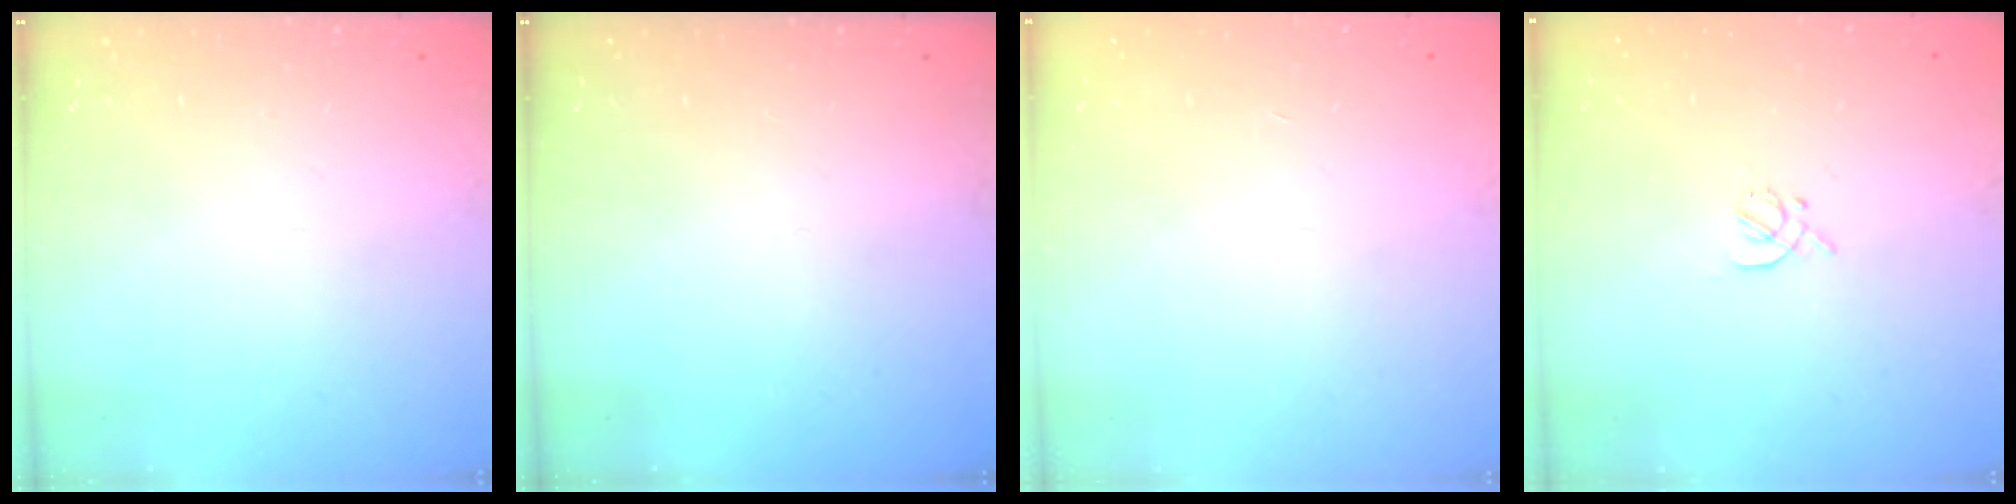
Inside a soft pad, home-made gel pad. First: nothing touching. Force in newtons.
{"total": 0.0}
{"total": 0.9, "press": 0.8, "slide": 0.2}
{"total": 1.4, "press": 1.3, "slide": 0.5}